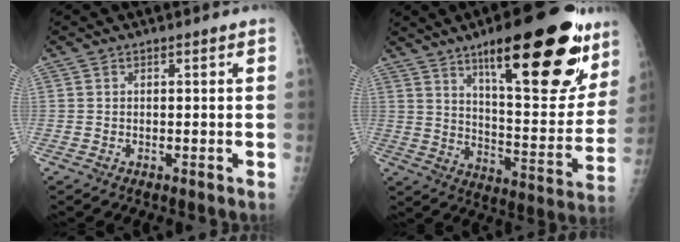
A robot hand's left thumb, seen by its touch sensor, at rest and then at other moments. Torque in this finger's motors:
{"motor_torque": [2.60, 2.21, 1.56, -1.21, 0.36]}